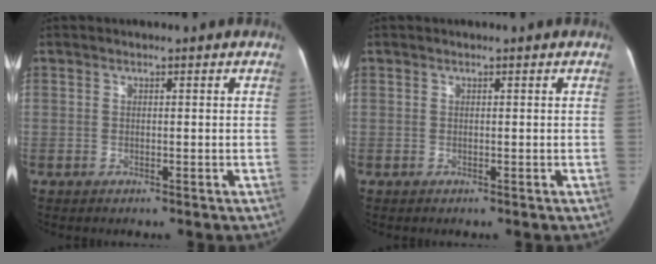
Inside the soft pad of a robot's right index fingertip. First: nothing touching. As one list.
[{"total": 0.0}]